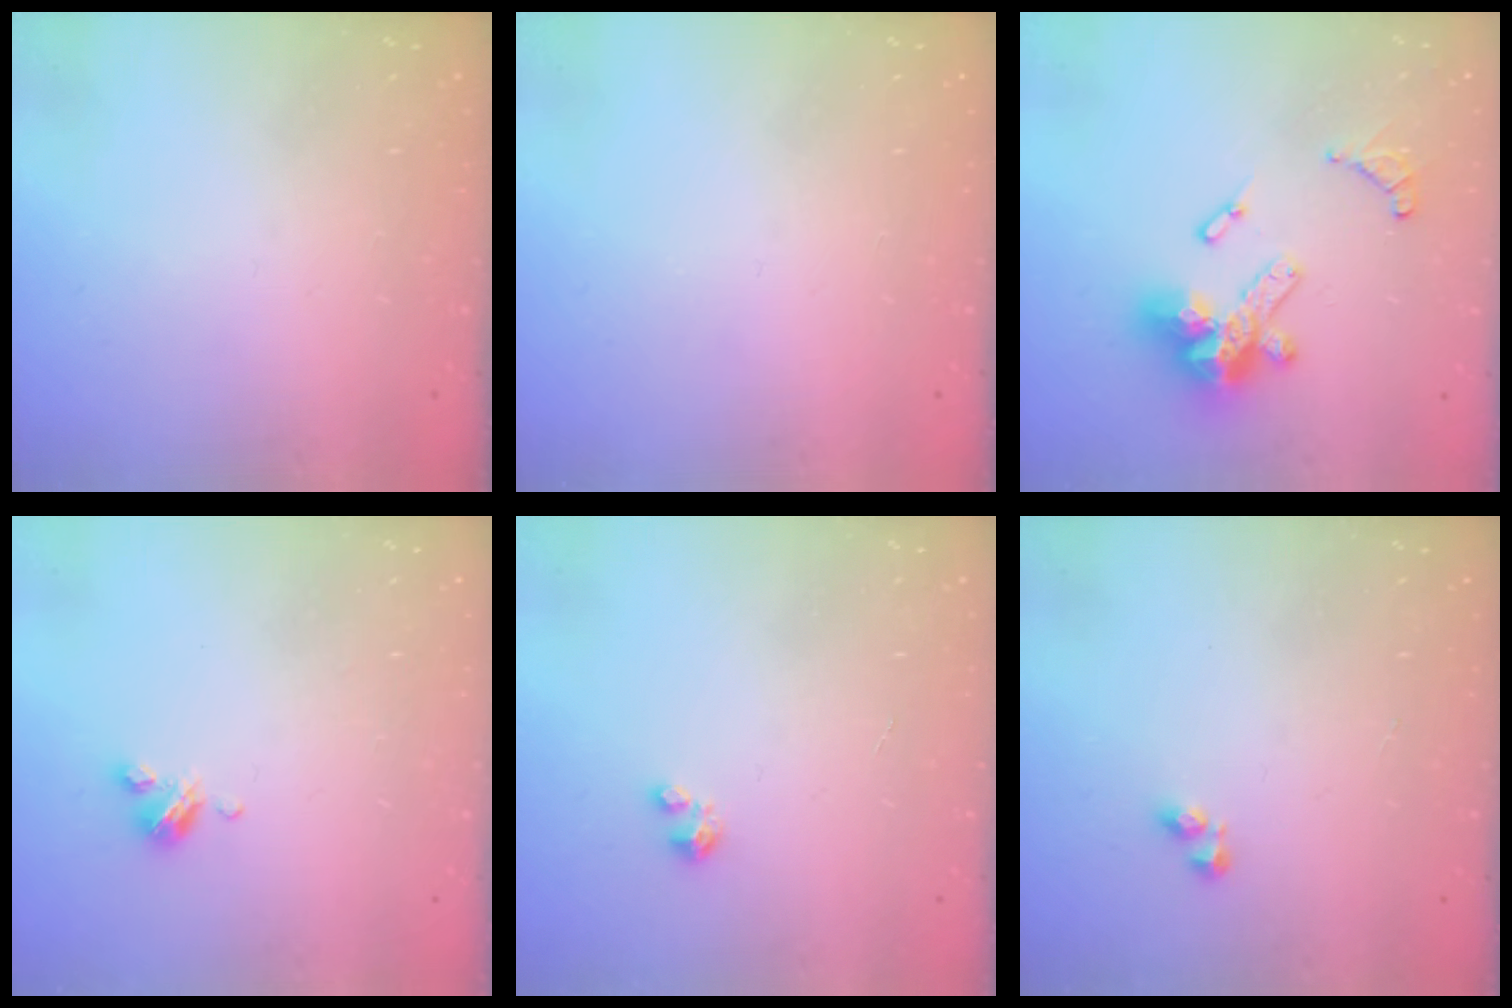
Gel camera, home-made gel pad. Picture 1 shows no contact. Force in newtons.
{"total": 0.0}
{"total": 16.2, "press": 16.1, "slide": 1.6}
{"total": 4.0, "press": 4.0, "slide": 0.3}
{"total": 1.6, "press": 1.6, "slide": 0.2}
{"total": 2.4, "press": 2.3, "slide": 0.6}